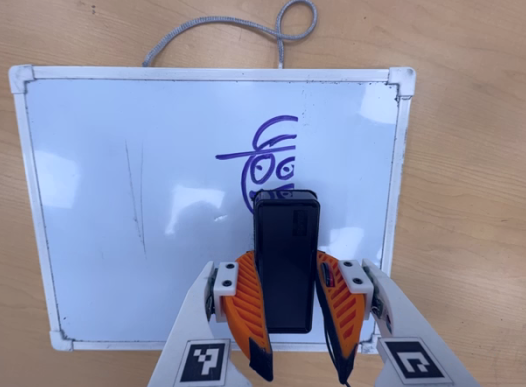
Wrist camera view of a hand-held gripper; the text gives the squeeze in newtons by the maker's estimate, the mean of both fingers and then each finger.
{"total": 9.4, "left": 7.1, "right": 11.6}